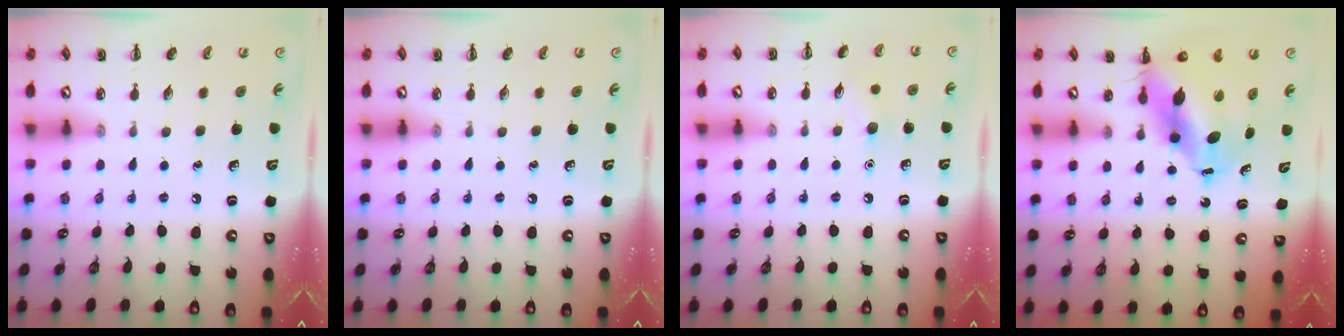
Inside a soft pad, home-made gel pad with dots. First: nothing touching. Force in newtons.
{"total": 0.0}
{"total": 5.6, "press": 5.4, "slide": 1.3}
{"total": 10.9, "press": 10.6, "slide": 2.6}